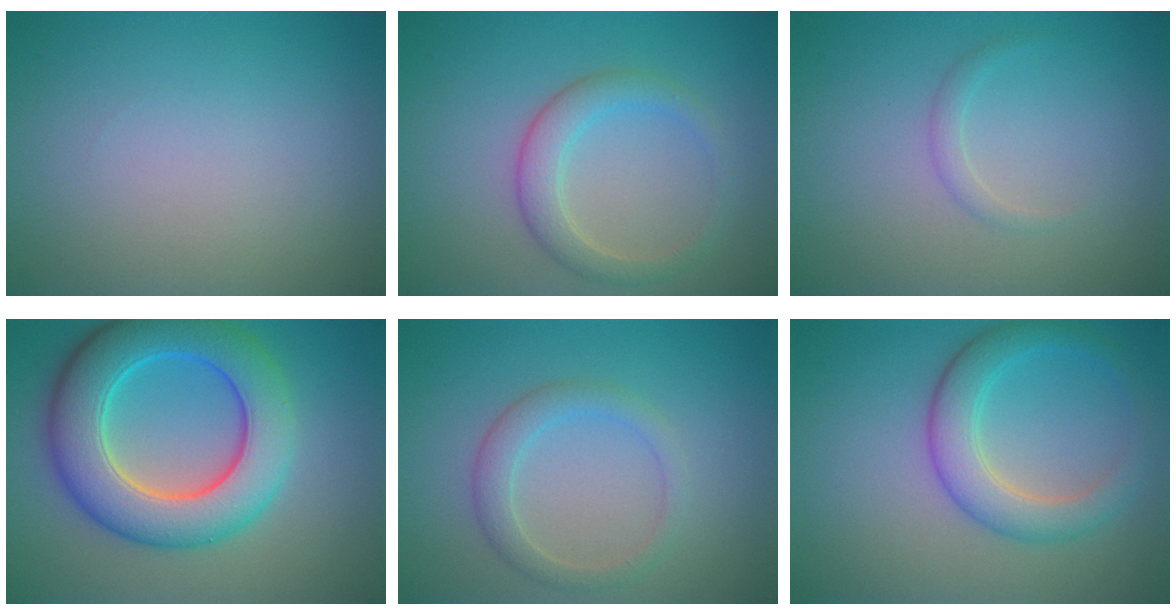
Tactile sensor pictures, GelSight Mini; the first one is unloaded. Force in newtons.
{"total": 3.0, "press": 3.0, "slide": 0.2}
{"total": 1.0, "press": 1.0, "slide": 0.0}
{"total": 9.4, "press": 9.4, "slide": 0.3}
{"total": 2.4, "press": 2.4, "slide": 0.0}
{"total": 4.2, "press": 4.2, "slide": 0.1}